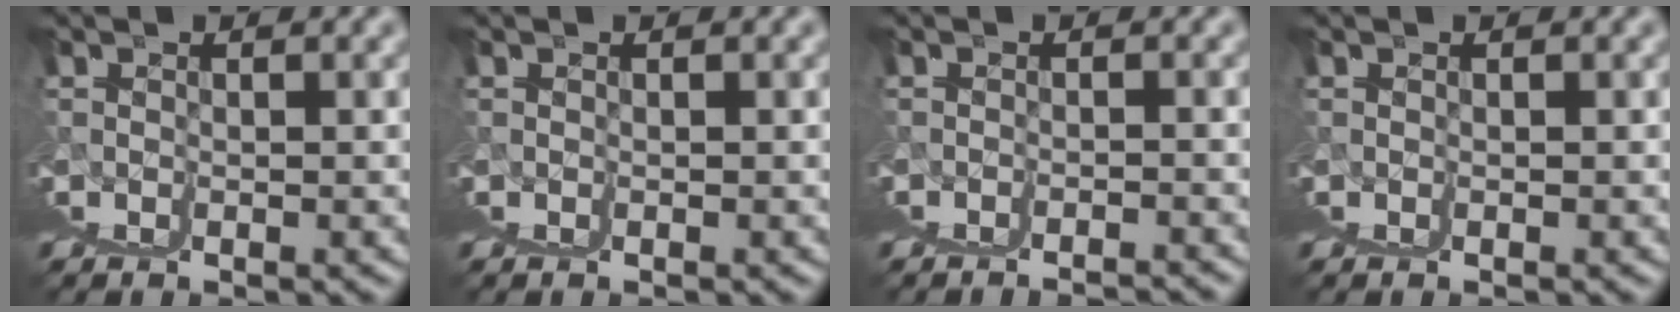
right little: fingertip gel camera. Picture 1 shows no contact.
{"total": 0.0}
{"total": 3.1, "force": [-1.0, -2.5, -1.4], "torque": [0.028, 0.009, -0.016]}
{"total": 0.0}